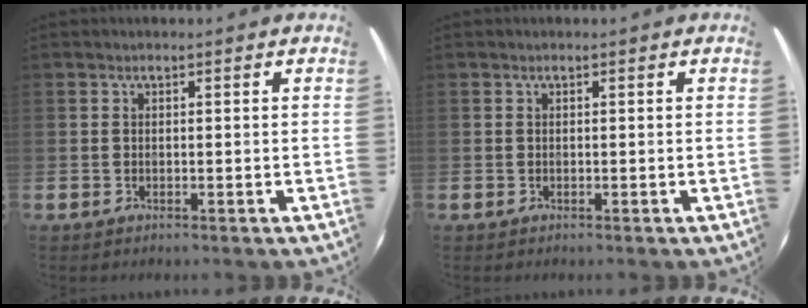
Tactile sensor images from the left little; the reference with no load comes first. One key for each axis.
{"total": 0.0}